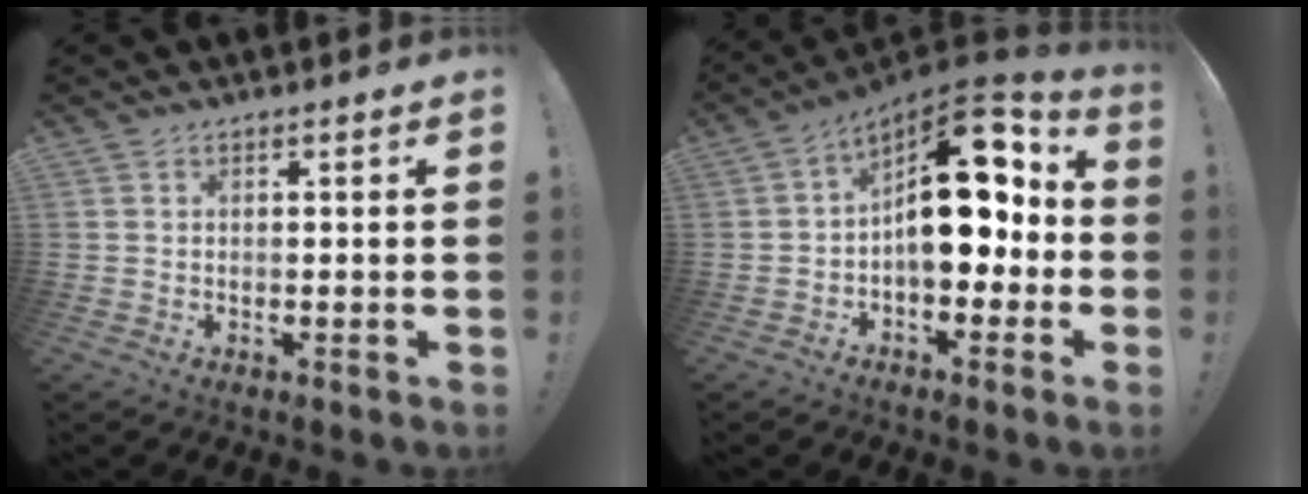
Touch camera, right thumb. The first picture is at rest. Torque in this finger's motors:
{"motor_torque": [1.07, 1.91, 0.51, -0.16, 0.30]}